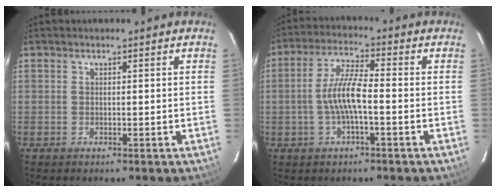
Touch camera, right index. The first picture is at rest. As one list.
[{"total": 7.2, "force": [-1.6, 1.4, 6.9], "torque": [-0.143, 0.008, -0.031]}]